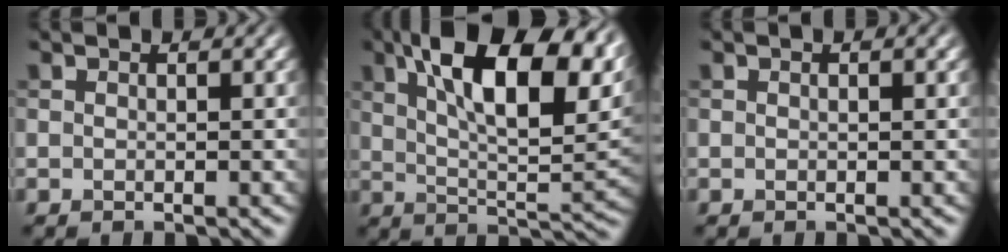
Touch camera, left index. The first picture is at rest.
{"total": 13.8, "force": [5.4, 5.0, 11.6], "torque": [-0.193, 0.012, 0.108]}
{"total": 0.0}